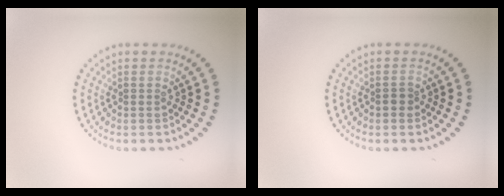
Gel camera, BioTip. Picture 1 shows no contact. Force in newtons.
{"total": 0.8, "press": 0.7, "slide": 0.4}